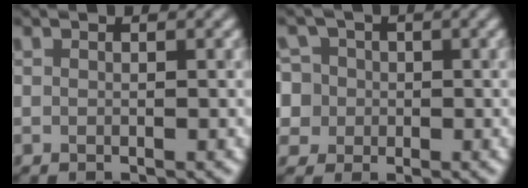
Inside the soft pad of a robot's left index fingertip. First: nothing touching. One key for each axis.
{"total": 7.8, "fx": 1.4, "fy": 7.1, "fz": 2.9, "tx": -0.054, "ty": 0.036, "tz": -0.012}